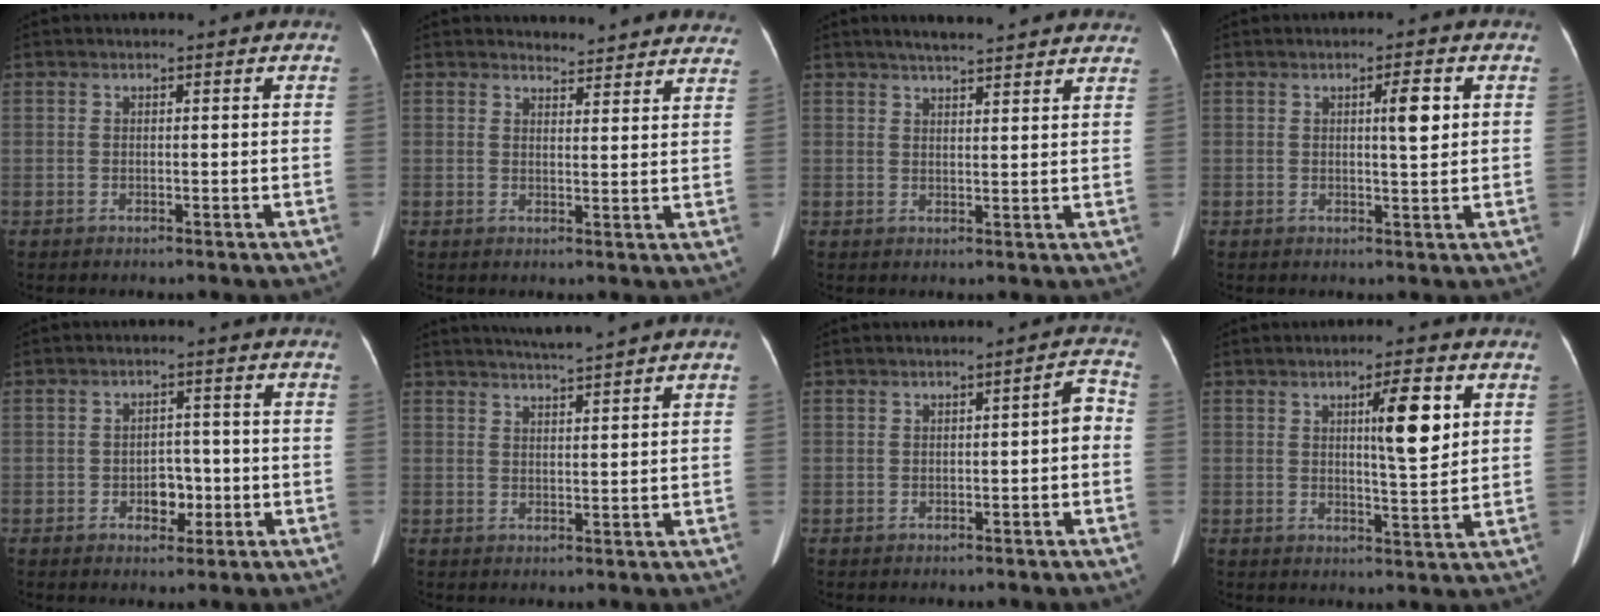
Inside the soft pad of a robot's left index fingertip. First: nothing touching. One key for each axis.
{"total": 10.7, "fx": 10.5, "fy": 1.9, "fz": 1.0, "tx": 0.018, "ty": -0.016, "tz": 0.095}
{"total": 11.7, "fx": 10.4, "fy": 1.3, "fz": 5.1, "tx": -0.067, "ty": 0.023, "tz": 0.123}
{"total": 3.5, "fx": 0.9, "fy": 0.5, "fz": 3.3, "tx": -0.048, "ty": -0.001, "tz": 0.012}
{"total": 3.7, "fx": -1.3, "fy": 2.5, "fz": 2.4, "tx": -0.031, "ty": 0.009, "tz": -0.017}
{"total": 5.2, "fx": 4.6, "fy": -1.6, "fz": 1.9, "tx": -0.034, "ty": 0.001, "tz": 0.073}
{"total": 3.0, "fx": -0.7, "fy": 0.8, "fz": 2.8, "tx": -0.025, "ty": 0.019, "tz": -0.012}
{"total": 6.7, "fx": 2.3, "fy": 0.9, "fz": 6.2, "tx": -0.096, "ty": 0.000, "tz": 0.034}